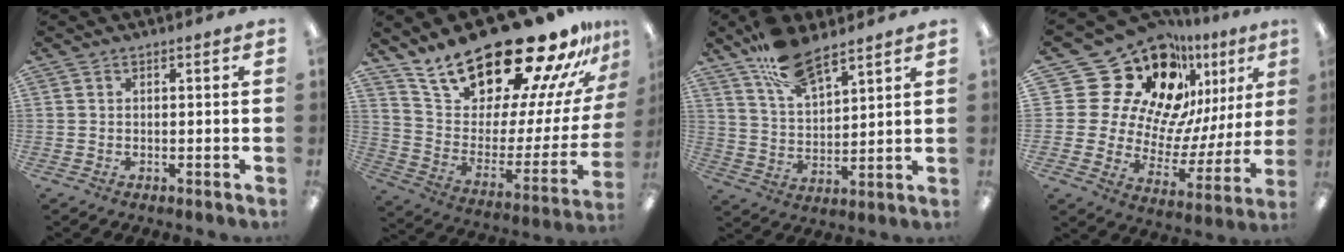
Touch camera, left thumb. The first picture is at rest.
{"total": 25.6, "force": [21.4, 7.9, 11.5], "torque": [-0.173, -0.170, 0.369]}
{"total": 11.8, "force": [8.8, 4.5, 6.4], "torque": [-0.121, -0.044, 0.163]}
{"total": 25.6, "force": [17.0, 15.8, 10.9], "torque": [-0.171, -0.136, 0.327]}